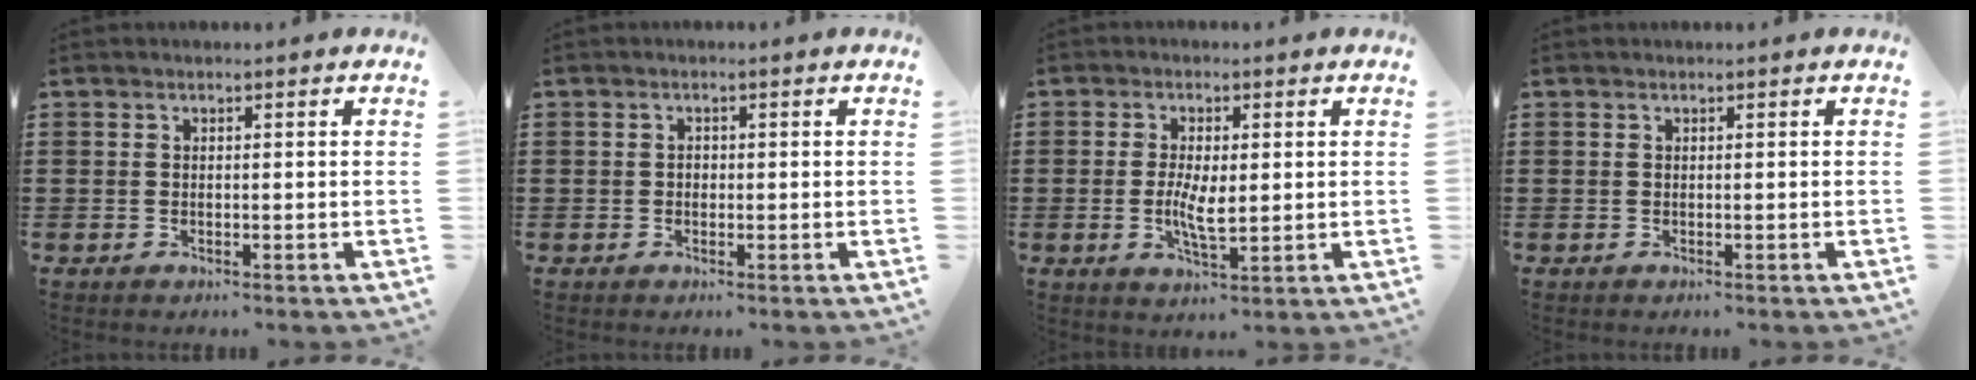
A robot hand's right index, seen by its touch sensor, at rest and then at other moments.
{"total": 0.8, "force": [-0.2, 0.6, 0.4], "torque": [-0.011, 0.001, -0.004]}
{"total": 5.2, "force": [-0.2, 1.9, 4.8], "torque": [-0.094, 0.000, -0.005]}
{"total": 0.0}